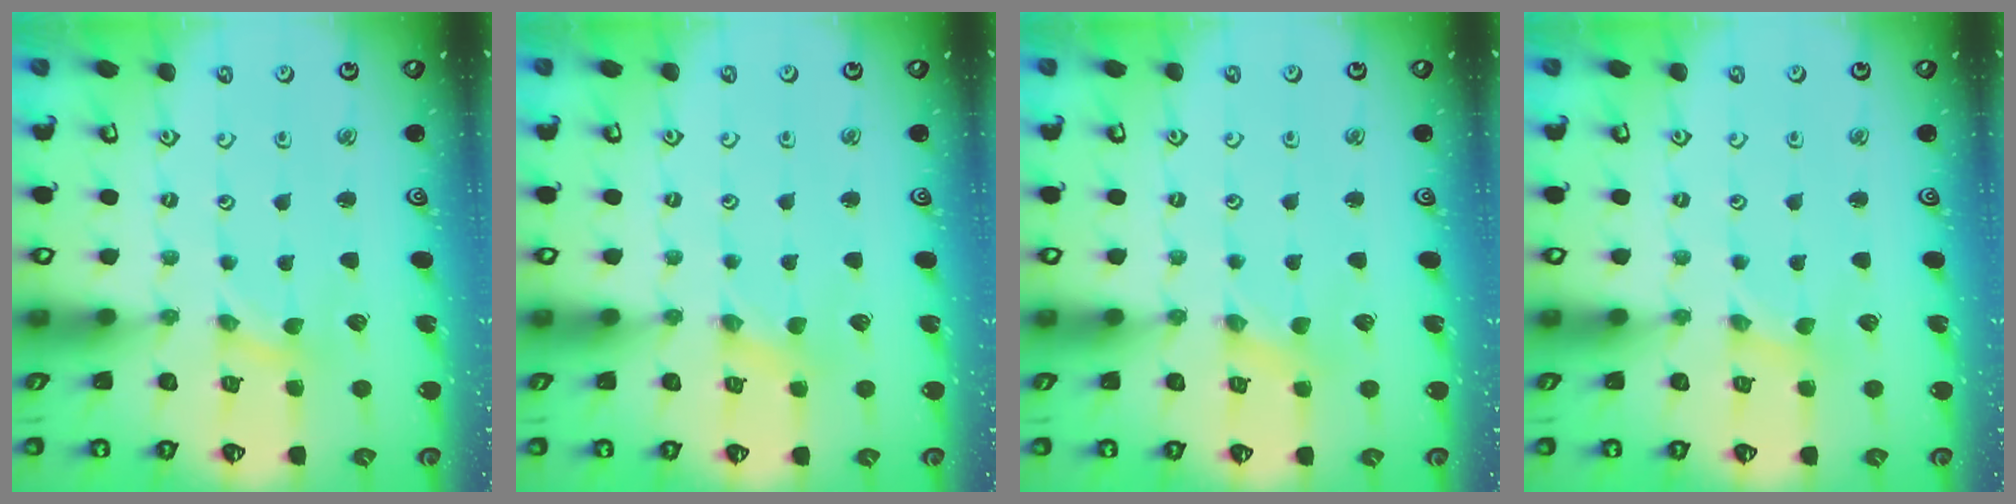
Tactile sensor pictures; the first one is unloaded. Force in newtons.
{"total": 0.0}
{"total": 0.0}
{"total": 0.0}